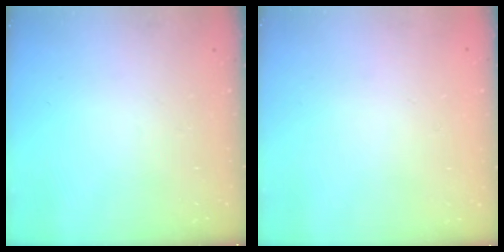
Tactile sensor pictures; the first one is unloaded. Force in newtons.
{"total": 1.7, "press": 1.6, "slide": 0.2}